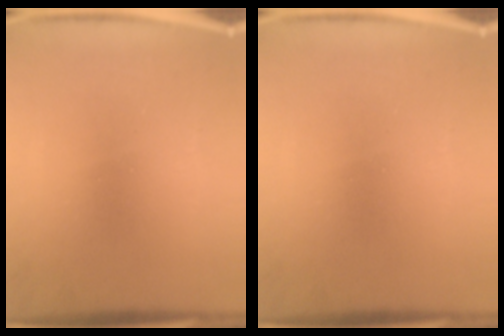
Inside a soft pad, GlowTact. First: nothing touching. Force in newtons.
{"total": 0.0}